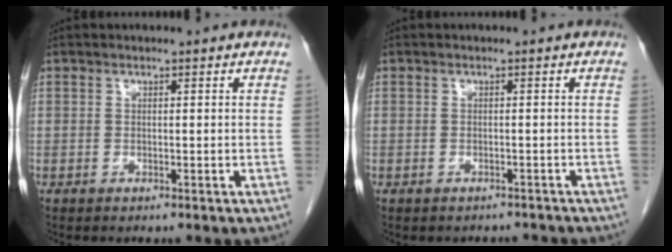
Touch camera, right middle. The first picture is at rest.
{"total": 2.9, "force": [-2.7, 1.2, 0.1], "torque": [0.001, 0.001, -0.033]}